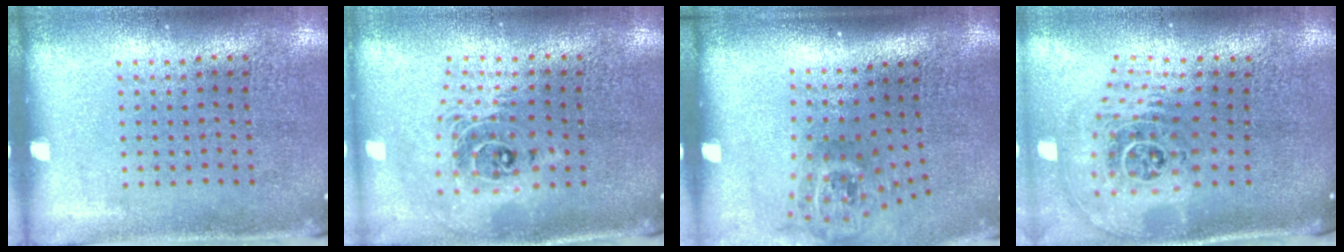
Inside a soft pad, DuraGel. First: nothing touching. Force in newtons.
{"total": 2.0, "press": 1.6, "slide": 1.3}
{"total": 1.9, "press": 1.4, "slide": 1.4}
{"total": 2.7, "press": 1.8, "slide": 2.0}